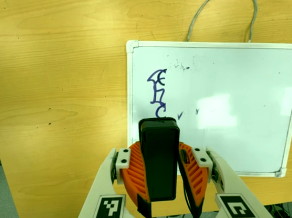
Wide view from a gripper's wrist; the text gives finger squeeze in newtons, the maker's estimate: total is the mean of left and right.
{"total": 7.2, "left": 6.5, "right": 7.9}